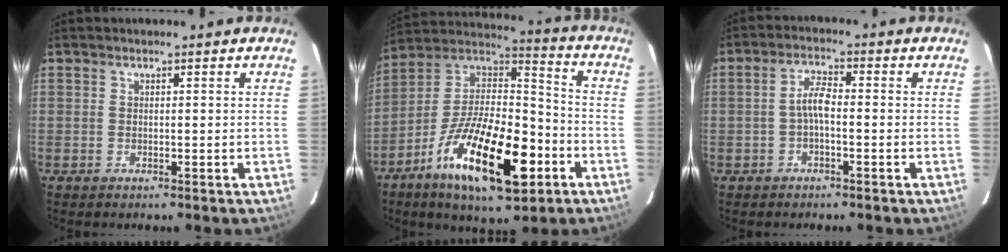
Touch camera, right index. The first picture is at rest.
{"total": 23.3, "force": [-10.5, 8.9, 18.7], "torque": [-0.335, -0.017, -0.178]}
{"total": 3.5, "force": [-1.1, 1.0, 3.1], "torque": [-0.066, 0.012, -0.023]}